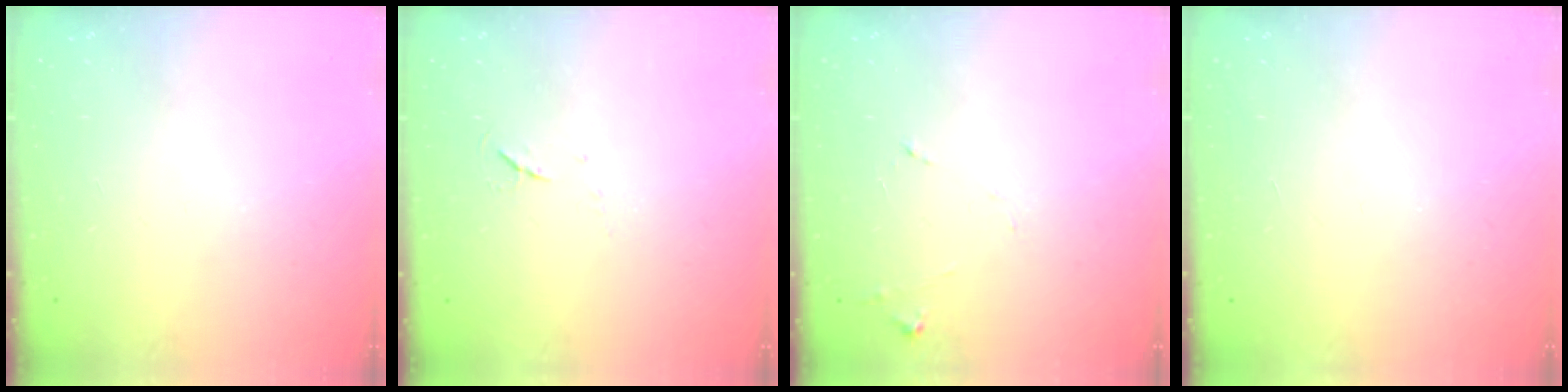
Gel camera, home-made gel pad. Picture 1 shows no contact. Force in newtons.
{"total": 3.8, "press": 3.7, "slide": 0.6}
{"total": 7.6, "press": 7.6, "slide": 0.6}
{"total": 1.6, "press": 1.6, "slide": 0.1}